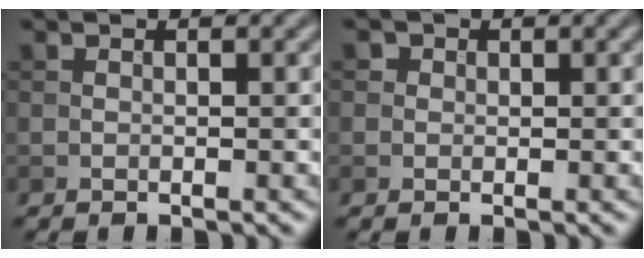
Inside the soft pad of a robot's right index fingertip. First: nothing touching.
{"total": 1.0, "force": [0.4, 0.8, 0.3], "torque": [-0.002, -0.001, -0.003]}